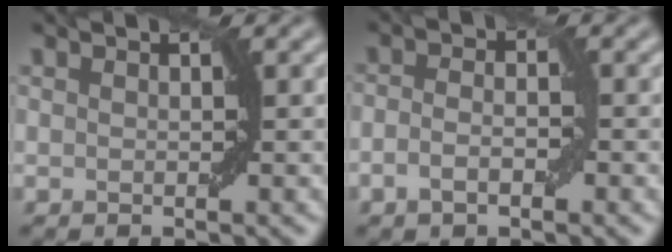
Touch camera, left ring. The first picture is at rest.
{"total": 2.2, "force": [-0.9, 1.0, 1.8], "torque": [-0.033, 0.000, -0.018]}